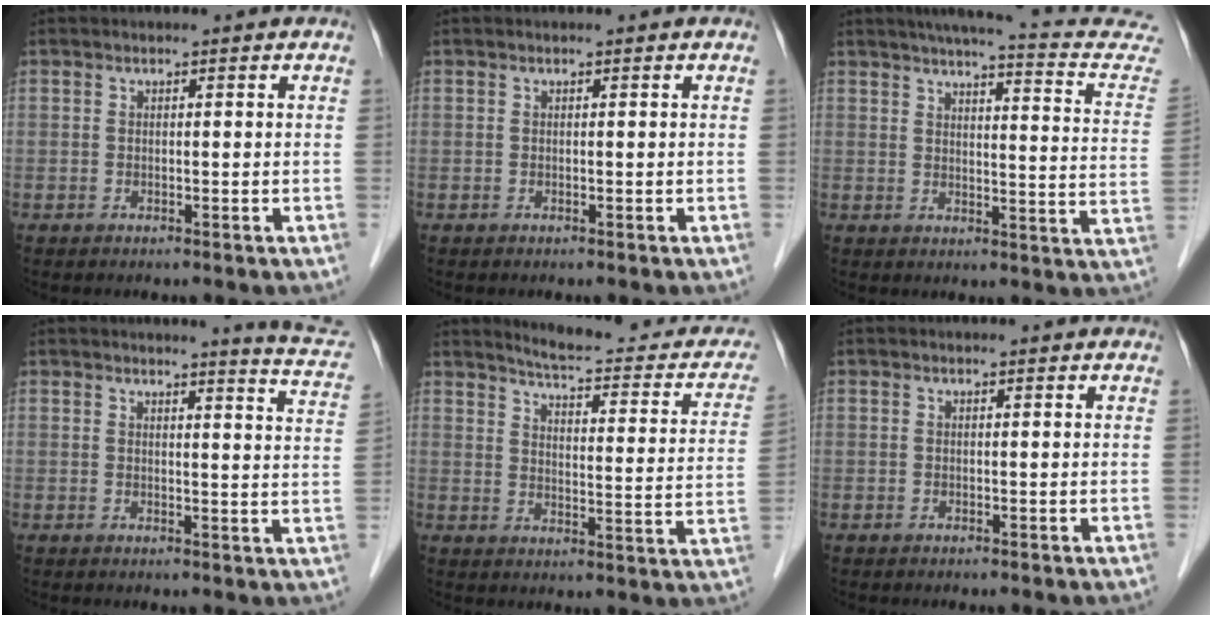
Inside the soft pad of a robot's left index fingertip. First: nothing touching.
{"total": 0.0}
{"total": 17.8, "force": [15.9, 1.5, 7.9], "torque": [-0.093, -0.043, 0.165]}
{"total": 7.8, "force": [7.5, -0.7, 2.2], "torque": [-0.026, -0.056, 0.061]}
{"total": 16.2, "force": [14.8, 3.0, 5.8], "torque": [-0.061, -0.039, 0.168]}
{"total": 1.0, "force": [0.9, 0.1, 0.3], "torque": [-0.011, 0.004, 0.008]}